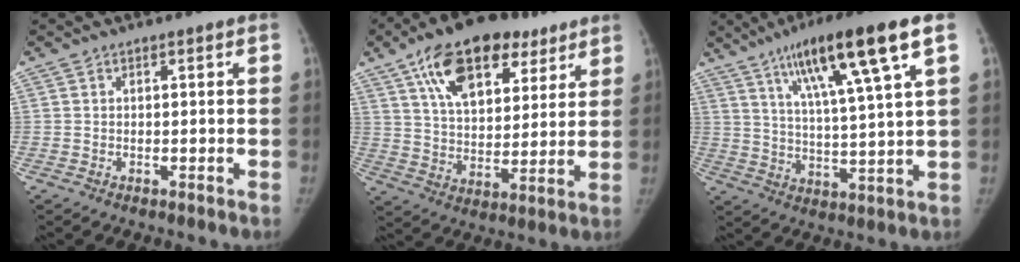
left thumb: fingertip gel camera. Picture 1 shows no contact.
{"total": 21.4, "force": [11.6, 11.5, 13.7], "torque": [-0.189, -0.016, 0.194]}
{"total": 17.4, "force": [8.8, 1.5, 14.9], "torque": [-0.247, -0.020, 0.147]}